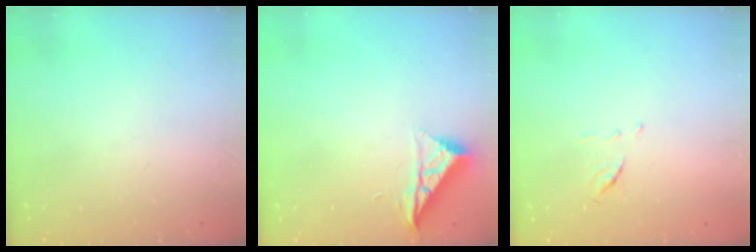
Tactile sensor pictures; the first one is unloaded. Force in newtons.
{"total": 6.6, "press": 6.6, "slide": 0.3}
{"total": 6.4, "press": 6.4, "slide": 0.4}